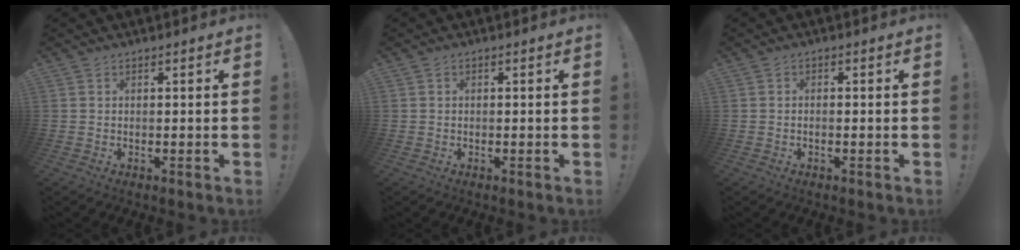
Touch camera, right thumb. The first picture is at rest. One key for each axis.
{"total": 0.0}
{"total": 0.8, "fx": -0.5, "fy": 0.1, "fz": 0.6, "tx": -0.013, "ty": 0.002, "tz": -0.009}